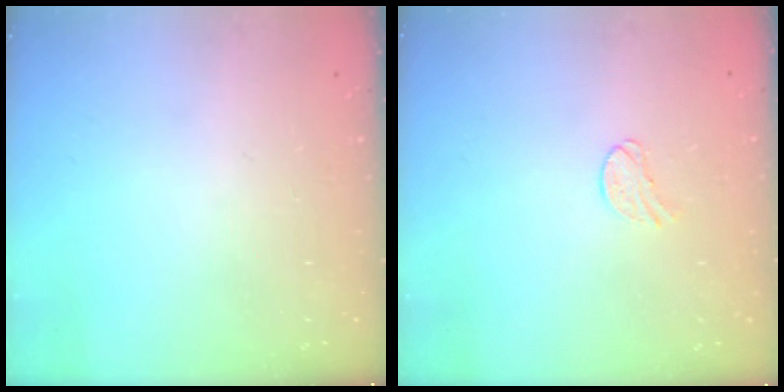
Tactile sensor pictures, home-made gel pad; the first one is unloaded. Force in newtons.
{"total": 5.6, "press": 5.6, "slide": 0.5}